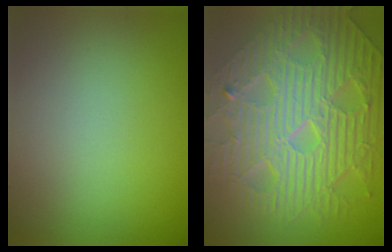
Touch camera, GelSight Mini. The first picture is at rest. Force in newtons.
{"total": 11.4, "press": 7.5, "slide": 8.5}